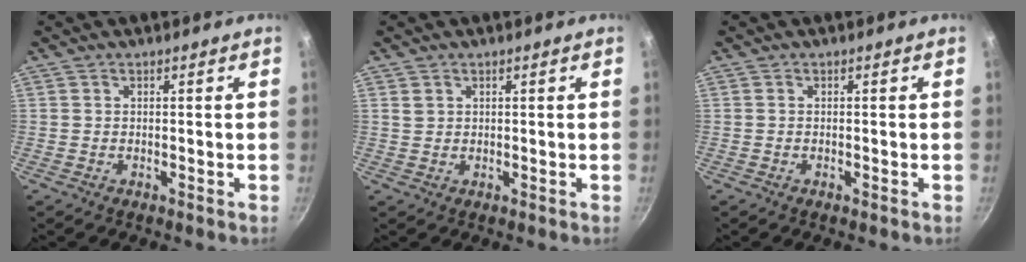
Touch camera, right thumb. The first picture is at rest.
{"total": 1.3, "force": [0.6, 1.0, 0.5], "torque": [-0.002, 0.003, 0.012]}
{"total": 0.0}